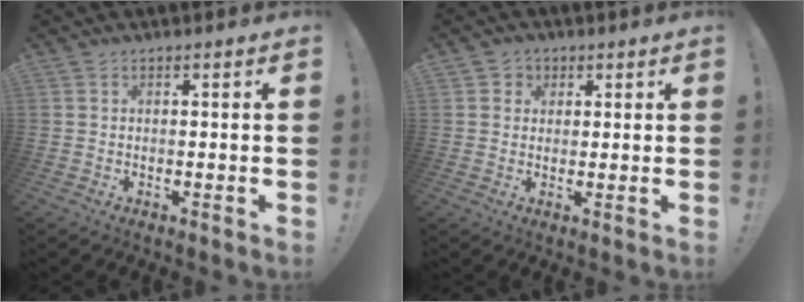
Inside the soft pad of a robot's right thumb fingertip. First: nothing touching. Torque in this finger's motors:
{"motor_torque": [-0.45, 0.23, -0.14, -0.15, 0.07]}